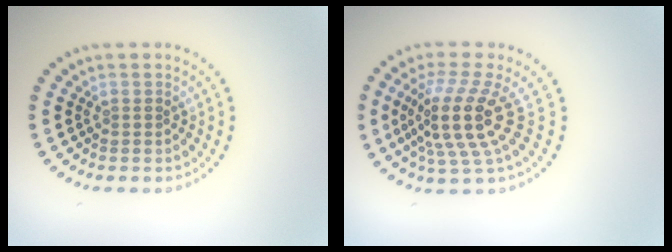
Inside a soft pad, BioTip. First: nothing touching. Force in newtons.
{"total": 5.0, "press": 3.8, "slide": 3.4}